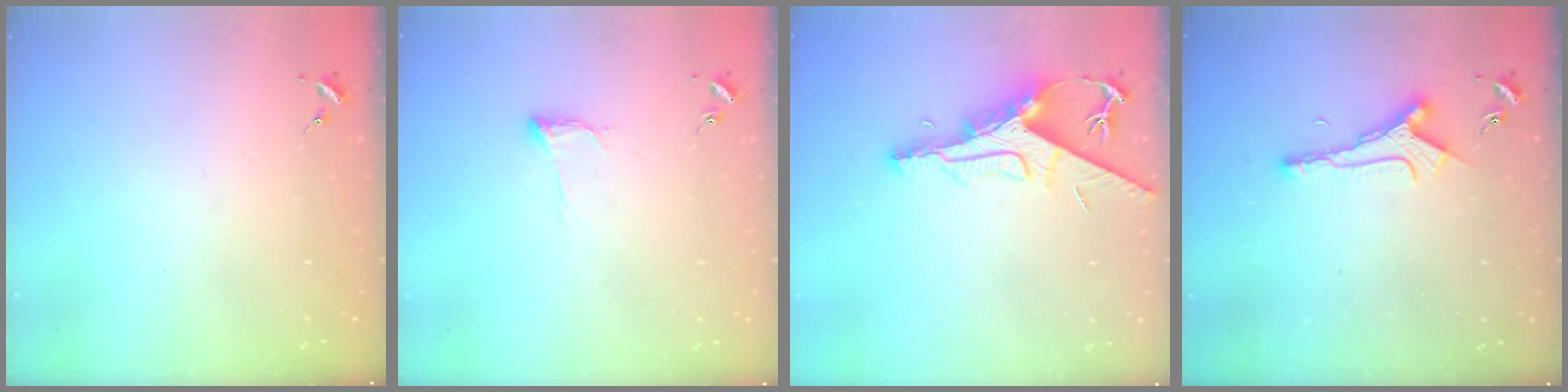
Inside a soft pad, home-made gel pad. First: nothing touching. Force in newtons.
{"total": 6.1, "press": 6.0, "slide": 0.8}
{"total": 10.7, "press": 10.7, "slide": 1.2}
{"total": 6.9, "press": 6.8, "slide": 1.0}